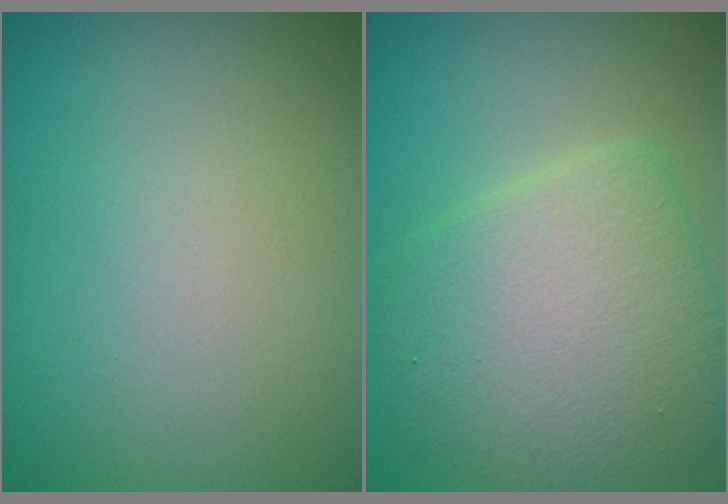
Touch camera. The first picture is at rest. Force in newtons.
{"total": 6.4, "press": 6.4, "slide": 0.2}